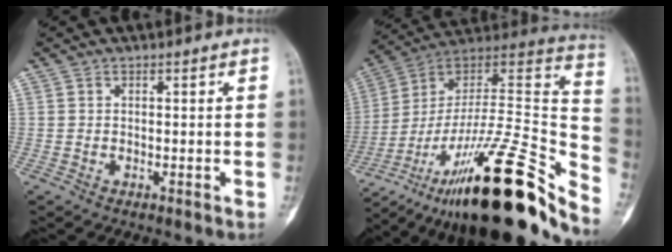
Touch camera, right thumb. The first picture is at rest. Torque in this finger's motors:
{"motor_torque": [4.38, 0.64, 1.07, -1.70, 0.26]}